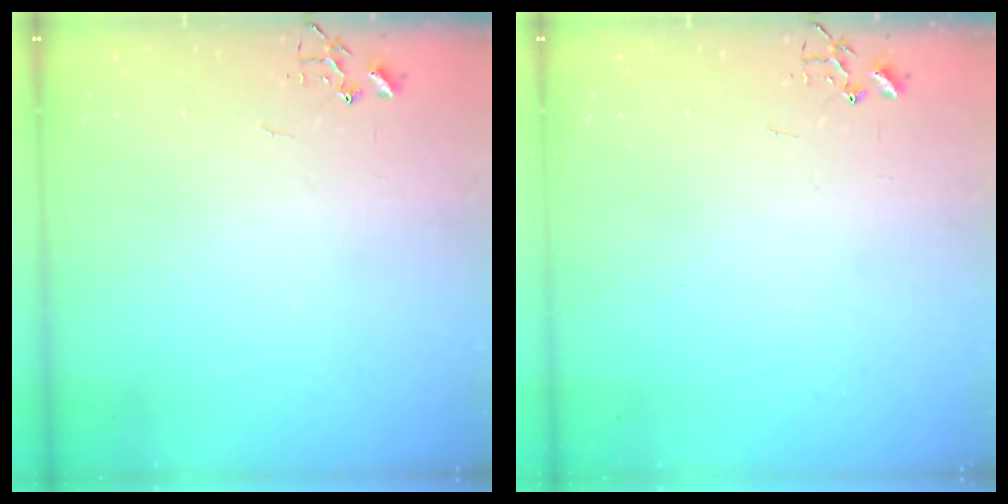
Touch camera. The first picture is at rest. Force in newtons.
{"total": 0.0}